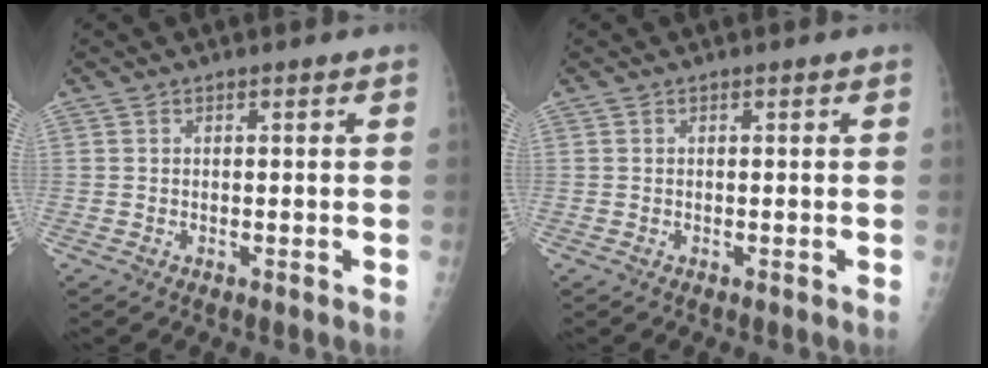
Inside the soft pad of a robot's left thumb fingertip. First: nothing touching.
{"total": 0.0}